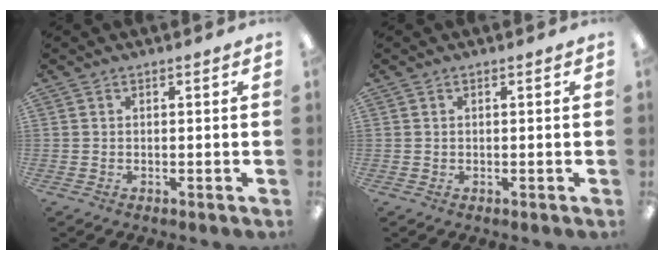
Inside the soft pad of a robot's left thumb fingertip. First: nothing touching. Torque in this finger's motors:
{"motor_torque": [0.02, -0.01, 0.09, -0.18, 0.02]}